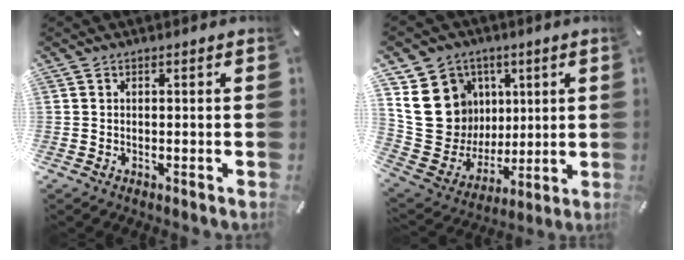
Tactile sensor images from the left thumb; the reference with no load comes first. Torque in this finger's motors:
{"motor_torque": [0.74, 1.03, 1.38, -1.38, 0.14]}